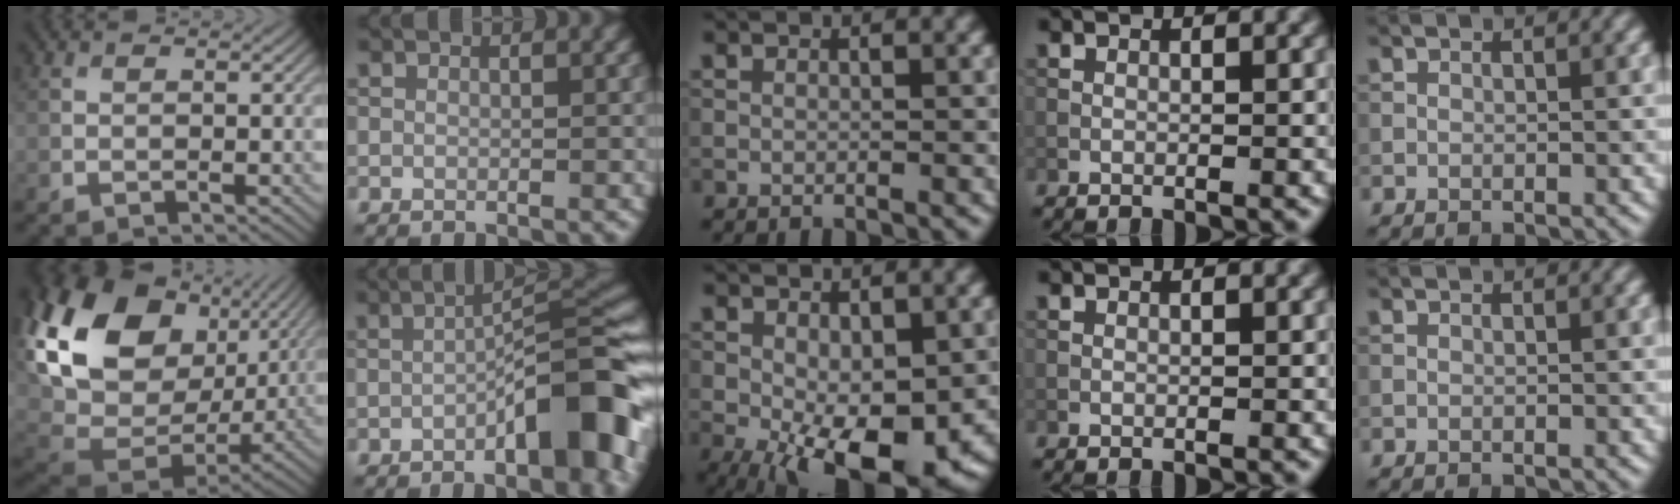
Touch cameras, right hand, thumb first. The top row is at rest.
{"thumb": {"total": 22.2, "force": [7.7, 15.8, 13.6], "torque": [-0.341, 0.026, 0.166]}, "index": {"total": 10.0, "force": [-3.6, 2.6, 9.0], "torque": [-0.113, 0.020, -0.057]}, "middle": {"total": 10.1, "force": [-3.2, 5.0, 8.2], "torque": [-0.141, -0.024, -0.040]}}